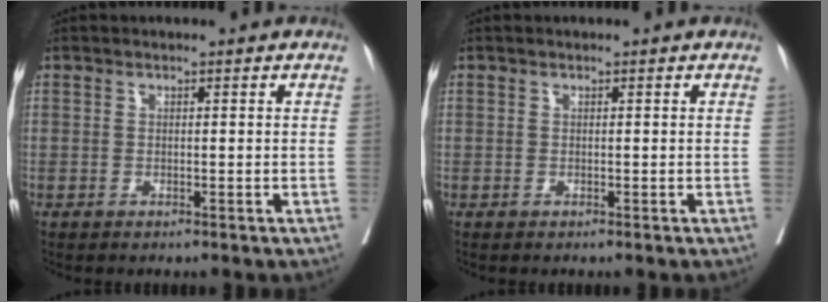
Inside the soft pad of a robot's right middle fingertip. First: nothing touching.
{"total": 0.0}